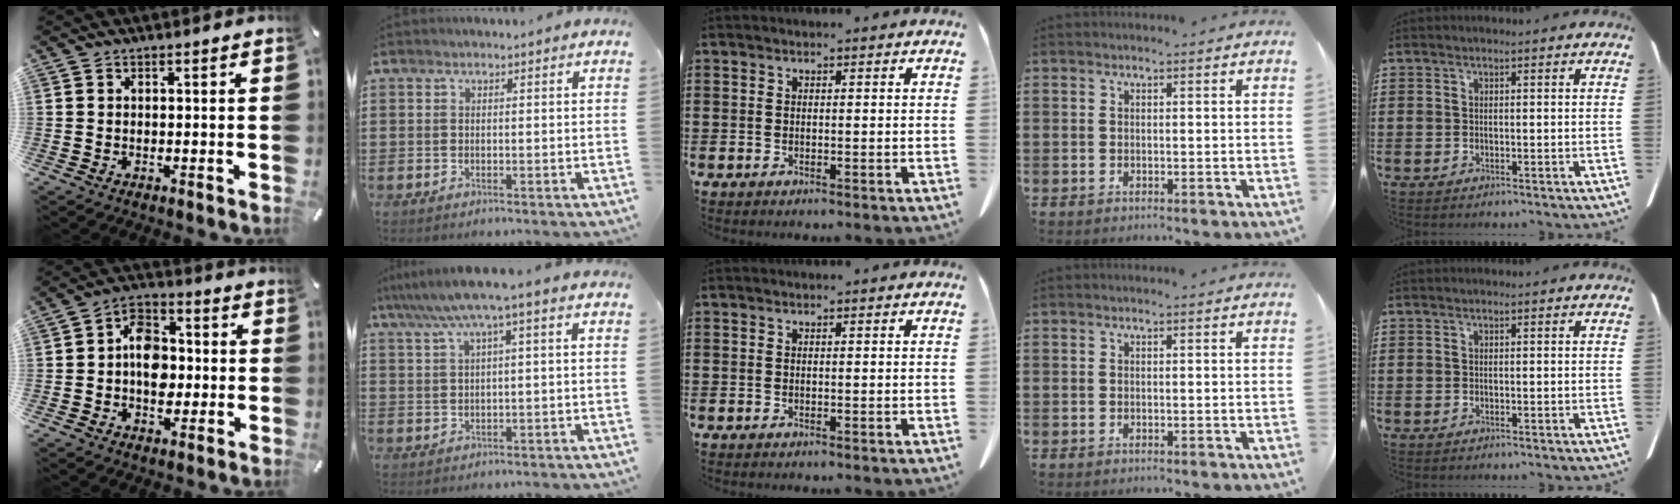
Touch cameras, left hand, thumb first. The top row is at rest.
{"thumb": {"total": 9.4, "force": [-1.4, 7.2, 5.9], "torque": [-0.088, 0.018, -0.022]}, "index": {"total": 4.9, "force": [1.9, -0.2, 4.5], "torque": [-0.090, -0.005, 0.030]}}